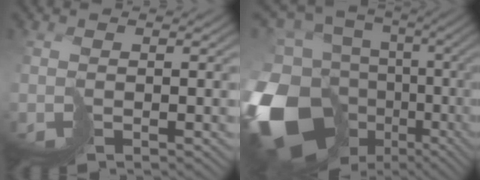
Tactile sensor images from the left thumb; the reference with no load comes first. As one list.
[{"total": 19.0, "force": [-5.5, 14.5, 11.0], "torque": [-0.303, -0.016, -0.053]}]